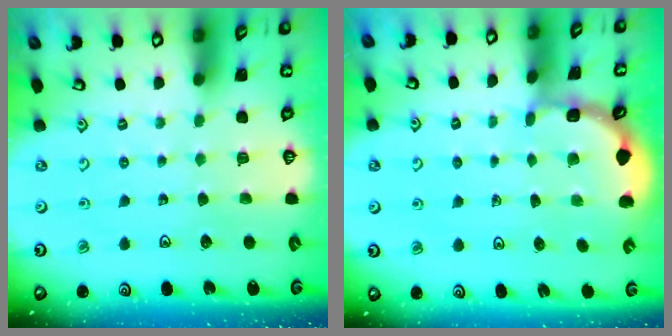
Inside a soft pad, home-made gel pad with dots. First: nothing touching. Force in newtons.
{"total": 2.0, "press": 2.0, "slide": 0.1}